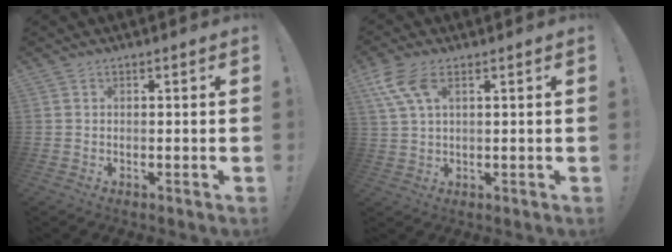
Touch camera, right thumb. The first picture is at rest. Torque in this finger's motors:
{"motor_torque": [-0.25, 0.30, 0.57, 0.40, 0.04]}